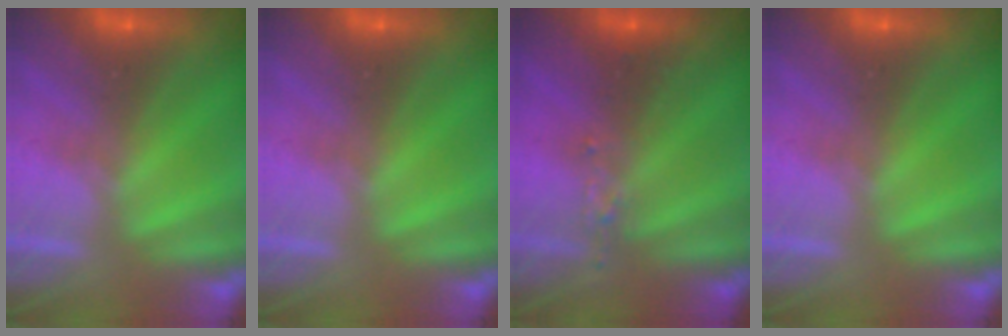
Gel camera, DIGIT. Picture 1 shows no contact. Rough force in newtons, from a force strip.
{"total": 0.0}
{"total": 2.4}
{"total": 0.0}